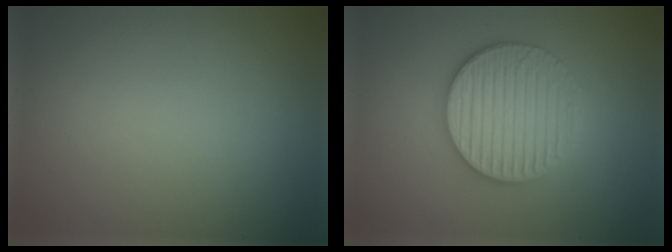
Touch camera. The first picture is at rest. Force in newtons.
{"total": 5.8, "press": 5.7, "slide": 1.1}